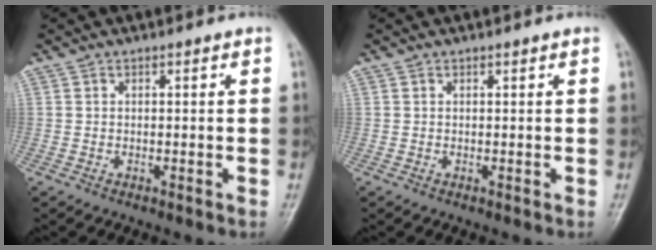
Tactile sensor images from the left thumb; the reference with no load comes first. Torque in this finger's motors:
{"motor_torque": [0.00, 0.00, -0.01, -0.01, 0.00]}